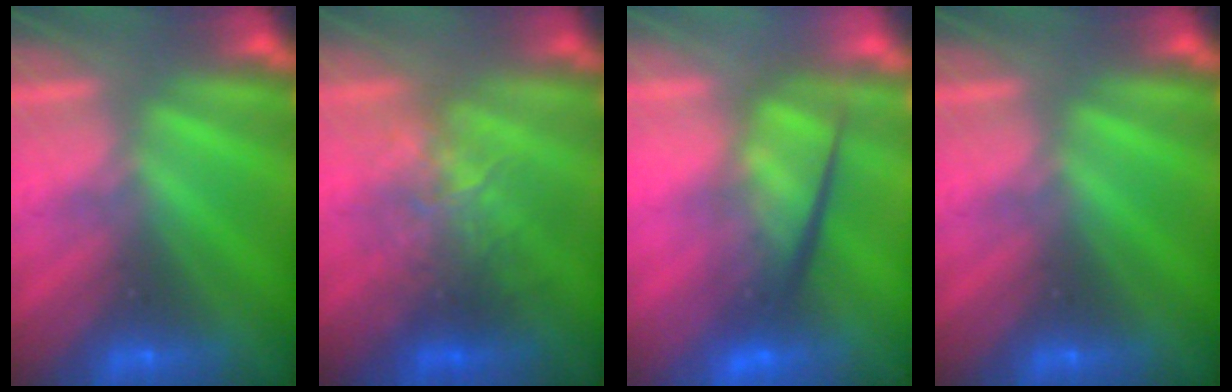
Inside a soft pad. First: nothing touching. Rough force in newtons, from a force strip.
{"total": 2.6}
{"total": 7.2}
{"total": 0.0}